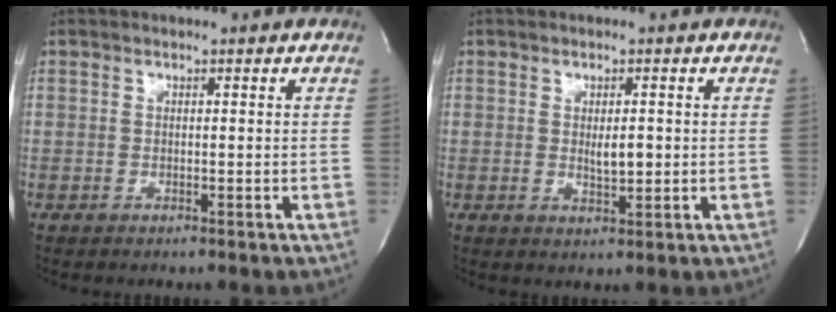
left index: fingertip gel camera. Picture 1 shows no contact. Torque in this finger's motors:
{"motor_torque": [0.24, 0.06, 0.05, 0.04]}